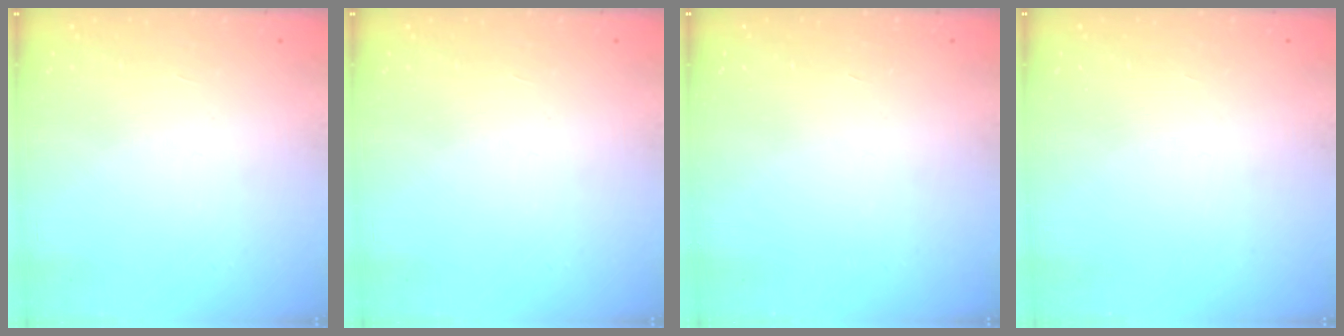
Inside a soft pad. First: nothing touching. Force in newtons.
{"total": 0.0}
{"total": 0.0}
{"total": 0.0}